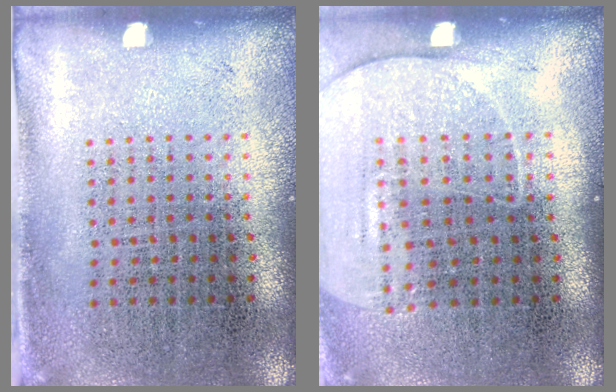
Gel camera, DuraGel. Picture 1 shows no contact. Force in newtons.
{"total": 1.4, "press": 1.3, "slide": 0.4}